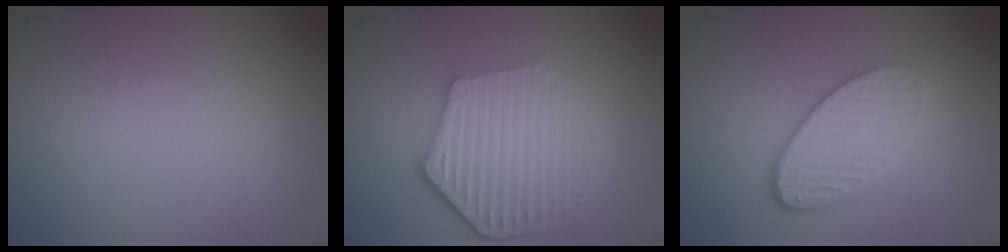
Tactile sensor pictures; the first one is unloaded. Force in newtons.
{"total": 6.1, "press": 4.6, "slide": 4.1}
{"total": 4.0, "press": 3.3, "slide": 2.4}